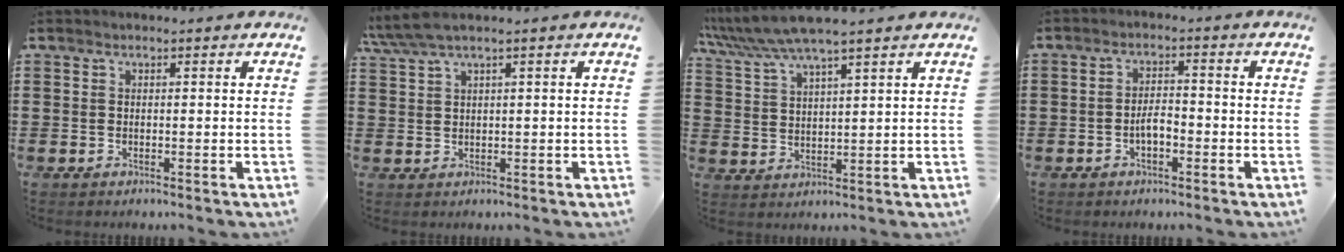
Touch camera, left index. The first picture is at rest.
{"total": 3.0, "force": [1.5, 0.0, 2.6], "torque": [-0.060, -0.002, 0.024]}
{"total": 6.6, "force": [5.5, 0.2, 3.6], "torque": [-0.086, -0.019, 0.098]}
{"total": 3.2, "force": [-1.3, 1.1, 2.7], "torque": [-0.057, 0.005, -0.028]}